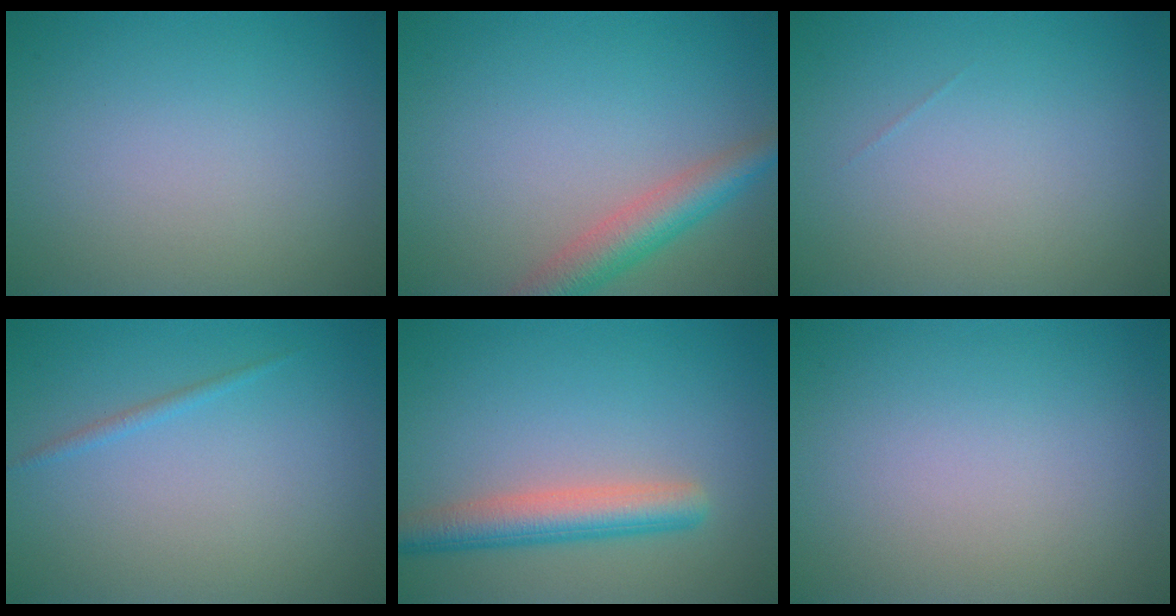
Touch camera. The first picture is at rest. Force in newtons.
{"total": 4.2, "press": 4.2, "slide": 0.1}
{"total": 0.0}
{"total": 0.8, "press": 0.8, "slide": 0.1}
{"total": 4.3, "press": 4.3, "slide": 0.2}
{"total": 0.0}